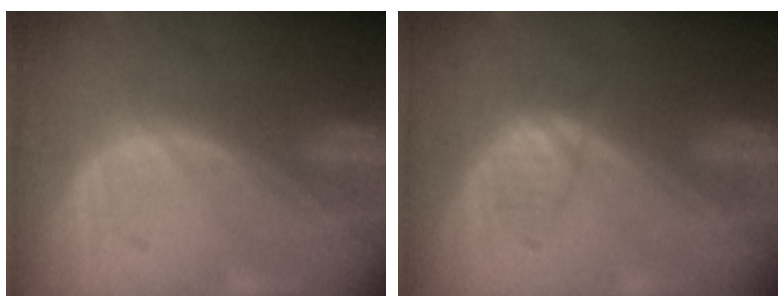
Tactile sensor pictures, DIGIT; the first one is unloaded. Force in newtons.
{"total": 2.1, "press": 2.1, "slide": 0.3}